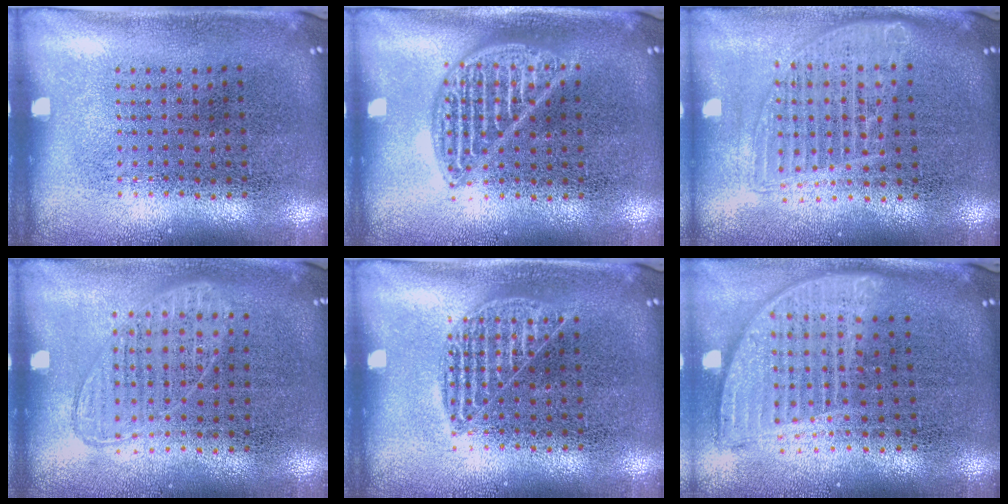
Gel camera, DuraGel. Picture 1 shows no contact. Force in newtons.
{"total": 2.1, "press": 2.1, "slide": 0.3}
{"total": 1.6, "press": 1.4, "slide": 0.7}
{"total": 0.9, "press": 0.9, "slide": 0.3}
{"total": 1.4, "press": 1.4, "slide": 0.2}
{"total": 1.9, "press": 1.5, "slide": 1.1}